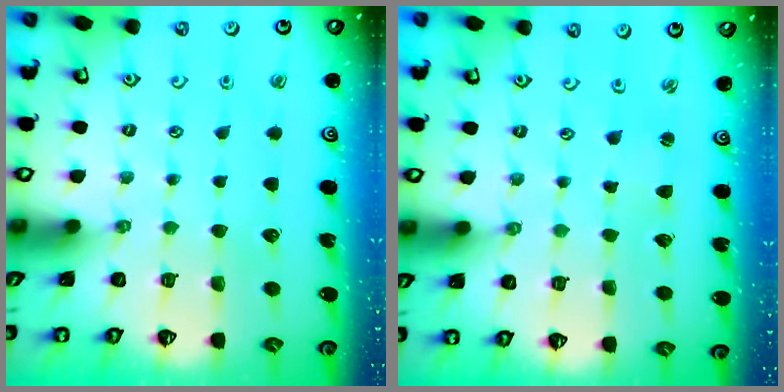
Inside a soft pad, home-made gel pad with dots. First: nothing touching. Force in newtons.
{"total": 1.9, "press": 1.9, "slide": 0.2}